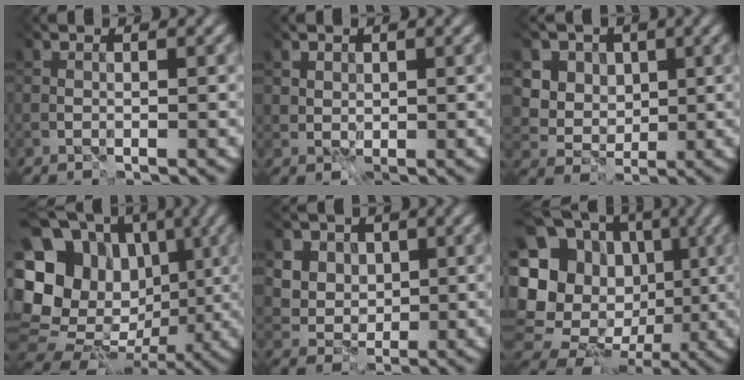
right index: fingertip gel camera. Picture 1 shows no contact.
{"total": 1.5, "force": [1.2, 0.8, -0.2], "torque": [-0.004, -0.013, 0.030]}
{"total": 6.4, "force": [2.9, 5.4, 1.8], "torque": [-0.040, 0.000, 0.048]}
{"total": 19.5, "force": [4.3, 16.6, 9.4], "torque": [-0.201, 0.032, 0.066]}
{"total": 6.2, "force": [3.1, 5.0, 1.8], "torque": [-0.043, 0.004, 0.049]}
{"total": 17.8, "force": [1.2, 16.2, 7.3], "torque": [-0.180, 0.026, 0.008]}